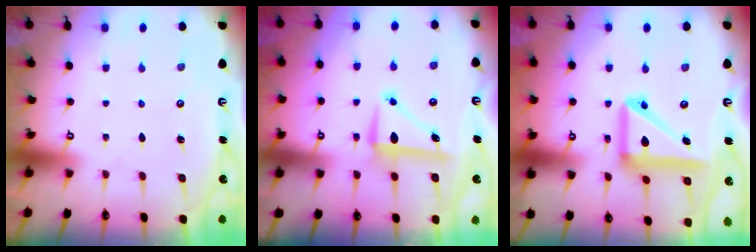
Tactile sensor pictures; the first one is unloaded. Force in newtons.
{"total": 8.3, "press": 8.1, "slide": 1.7}
{"total": 15.2, "press": 15.1, "slide": 1.7}